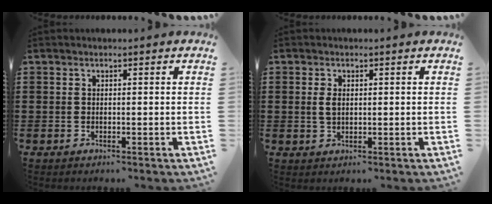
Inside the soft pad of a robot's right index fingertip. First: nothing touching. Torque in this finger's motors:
{"motor_torque": [0.51, 0.47, 0.20, 0.06]}